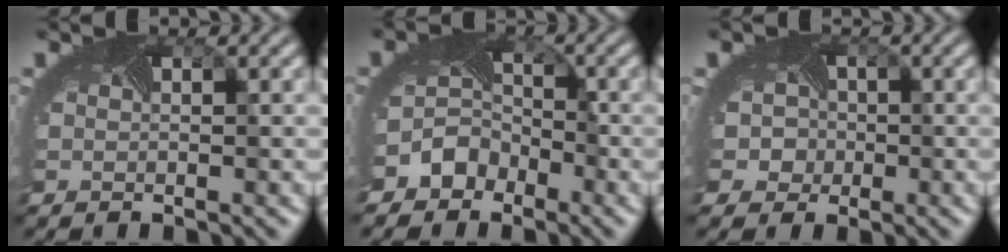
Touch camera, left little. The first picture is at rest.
{"total": 4.0, "force": [-2.7, 2.9, 0.7], "torque": [0.005, 0.006, -0.052]}
{"total": 4.4, "force": [-0.4, 4.1, 1.6], "torque": [-0.011, 0.010, -0.028]}